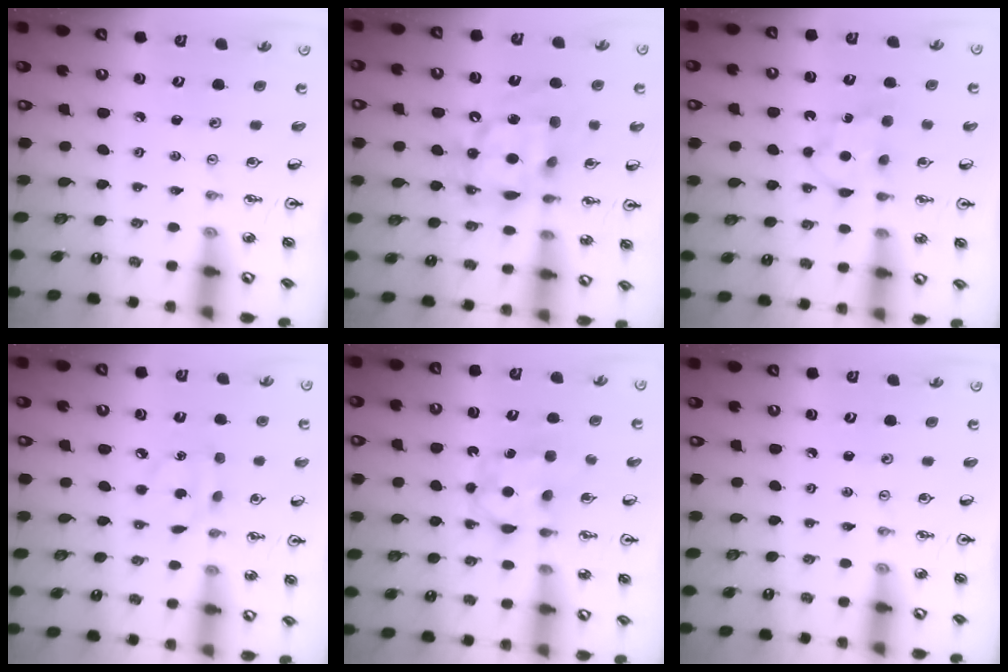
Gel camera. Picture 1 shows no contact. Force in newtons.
{"total": 14.7, "press": 14.6, "slide": 1.3}
{"total": 6.4, "press": 6.3, "slide": 0.6}
{"total": 4.3, "press": 4.3, "slide": 0.3}
{"total": 7.2, "press": 7.2, "slide": 0.4}
{"total": 0.0}